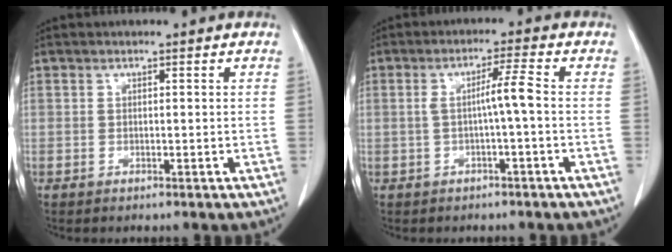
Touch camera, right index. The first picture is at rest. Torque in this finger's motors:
{"motor_torque": [0.52, -0.16, 0.36, 0.09]}